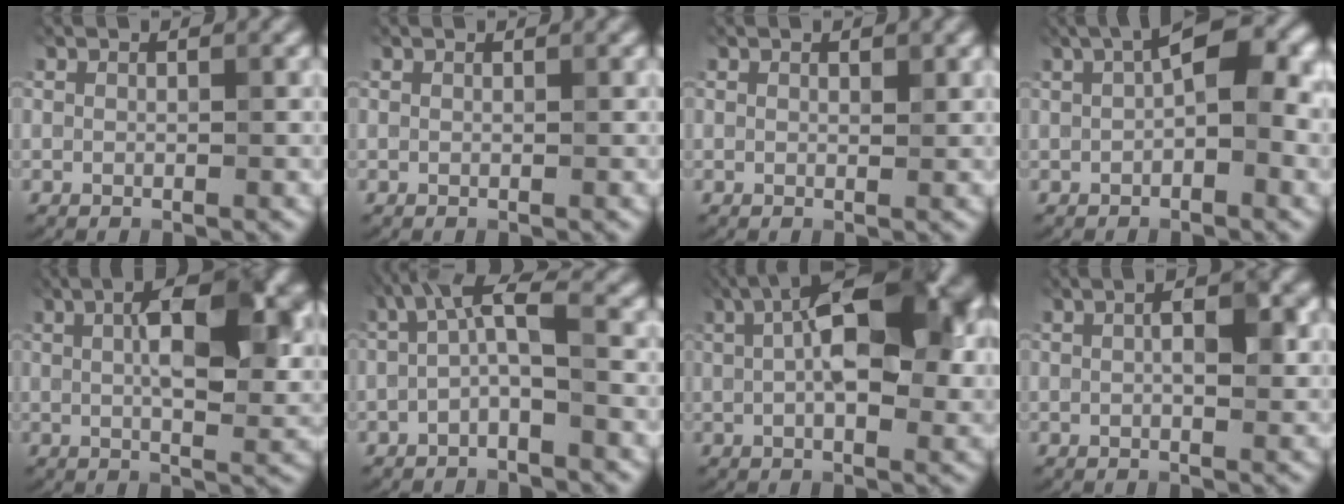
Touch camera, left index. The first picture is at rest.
{"total": 0.0}
{"total": 0.7, "force": [0.4, 0.3, 0.5], "torque": [-0.012, 0.003, 0.007]}
{"total": 6.5, "force": [1.1, 2.3, 5.9], "torque": [-0.084, 0.021, 0.011]}
{"total": 9.2, "force": [2.1, 3.9, 8.0], "torque": [-0.126, 0.012, 0.030]}
{"total": 3.7, "force": [-0.3, 0.7, 3.7], "torque": [-0.074, 0.023, -0.018]}
{"total": 11.7, "force": [2.7, 5.1, 10.2], "torque": [-0.153, 0.024, 0.036]}
{"total": 3.0, "force": [0.5, 1.2, 2.7], "torque": [-0.043, 0.007, 0.005]}